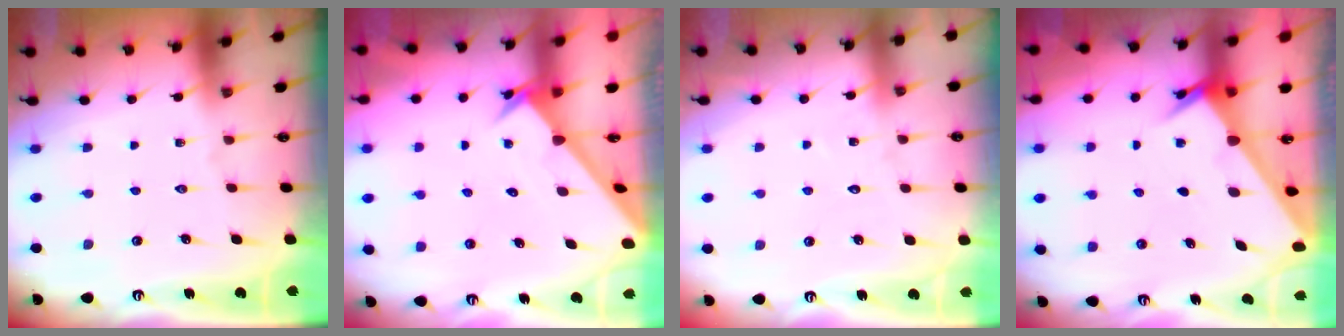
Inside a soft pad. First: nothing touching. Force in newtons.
{"total": 2.5, "press": 2.5, "slide": 0.2}
{"total": 6.2, "press": 6.2, "slide": 0.3}
{"total": 2.6, "press": 2.6, "slide": 0.2}